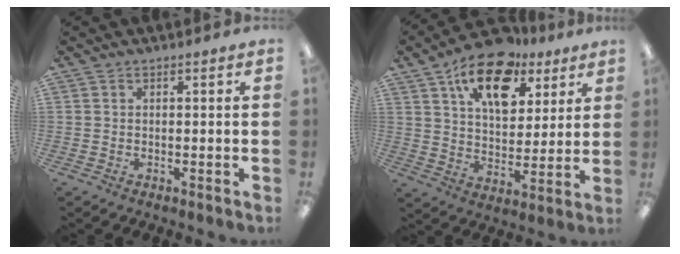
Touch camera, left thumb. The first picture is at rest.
{"total": 16.2, "force": [9.8, 8.9, 9.5], "torque": [-0.145, -0.044, 0.171]}